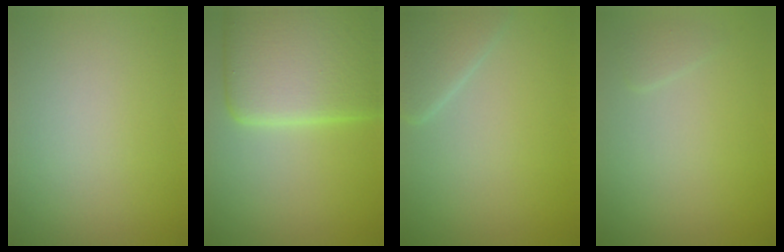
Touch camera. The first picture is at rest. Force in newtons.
{"total": 10.8, "press": 10.8, "slide": 0.3}
{"total": 2.7, "press": 2.6, "slide": 0.2}
{"total": 0.8, "press": 0.8, "slide": 0.1}